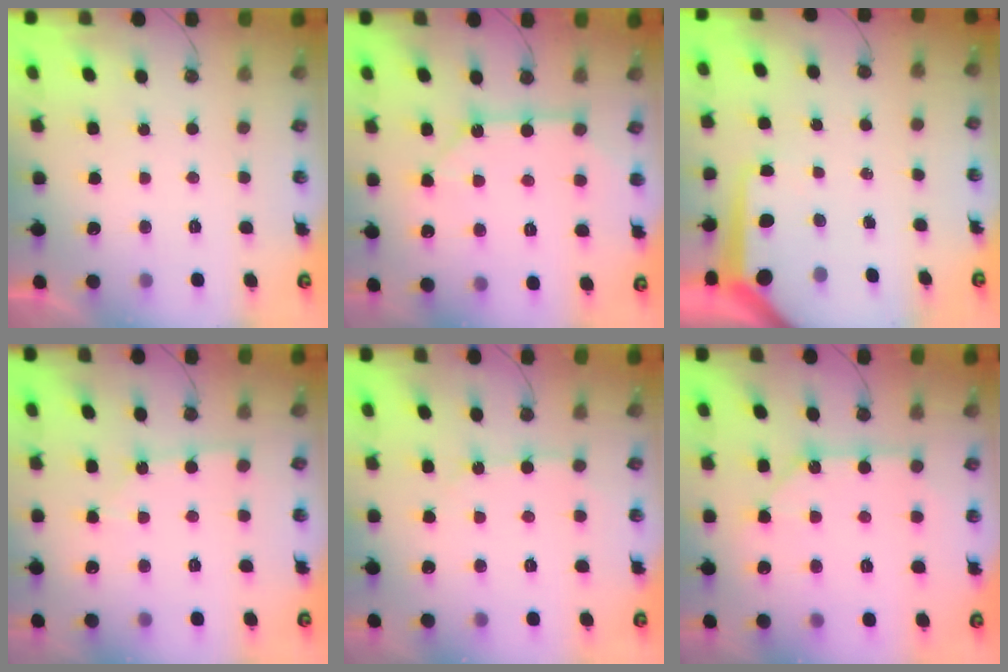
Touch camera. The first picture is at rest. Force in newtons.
{"total": 11.5, "press": 11.4, "slide": 1.2}
{"total": 8.7, "press": 8.7, "slide": 0.8}
{"total": 1.9, "press": 1.9, "slide": 0.3}
{"total": 5.1, "press": 5.0, "slide": 0.4}
{"total": 10.7, "press": 10.7, "slide": 1.1}